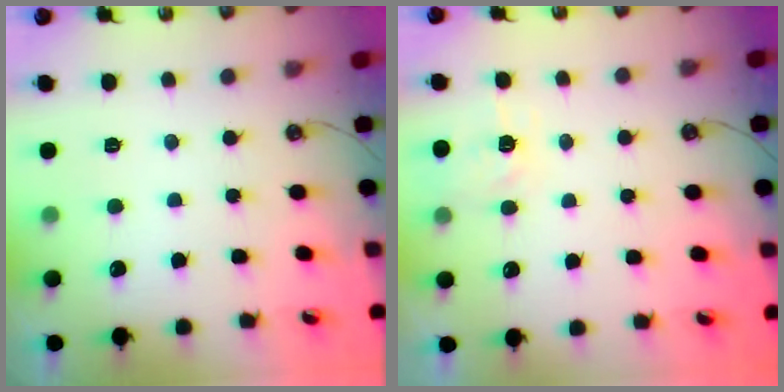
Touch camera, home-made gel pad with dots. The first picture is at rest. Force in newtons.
{"total": 4.7, "press": 4.6, "slide": 0.7}